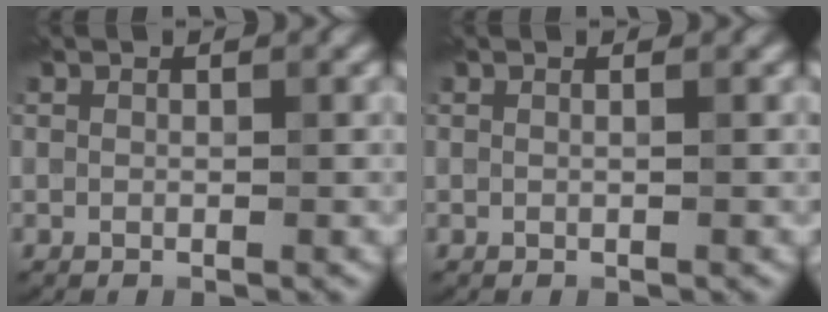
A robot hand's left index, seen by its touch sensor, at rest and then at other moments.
{"total": 0.0}